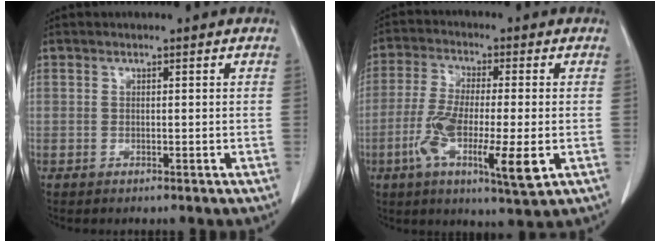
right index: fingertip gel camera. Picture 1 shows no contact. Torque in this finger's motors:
{"motor_torque": [1.05, -0.46, 0.34, 0.21]}